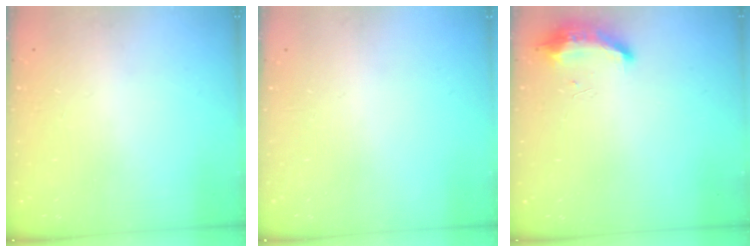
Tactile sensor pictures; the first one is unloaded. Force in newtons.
{"total": 0.0}
{"total": 16.8, "press": 10.1, "slide": 13.4}